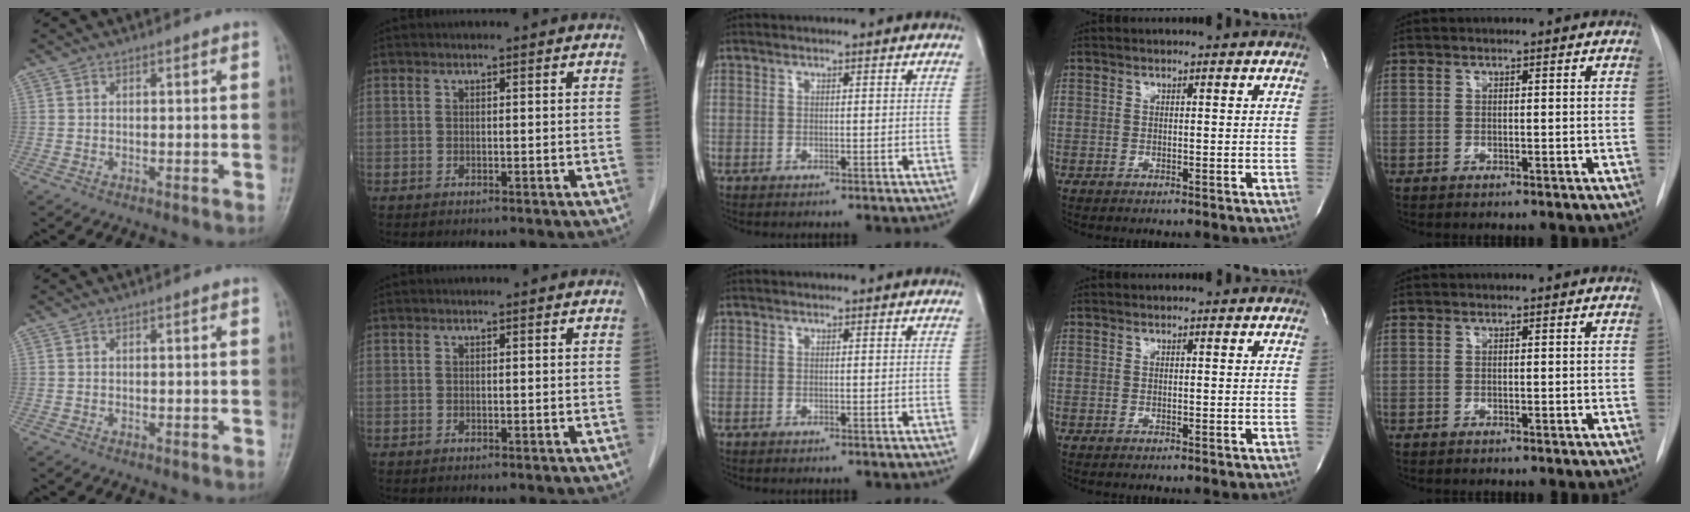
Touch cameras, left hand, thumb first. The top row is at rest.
{}